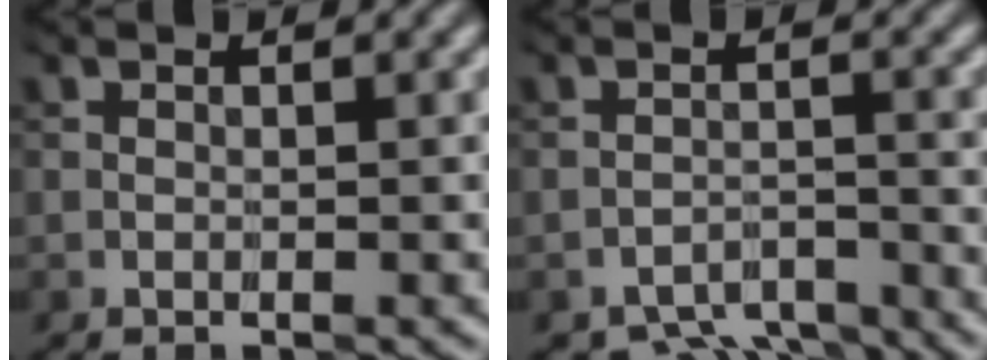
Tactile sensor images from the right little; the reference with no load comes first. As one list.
[{"total": 6.0, "force": [-5.5, 1.8, 1.5], "torque": [-0.020, -0.013, -0.088]}]